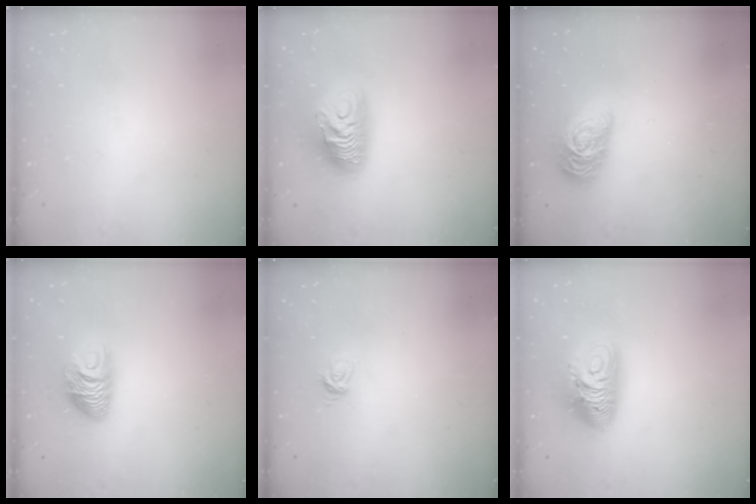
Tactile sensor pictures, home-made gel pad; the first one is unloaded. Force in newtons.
{"total": 12.4, "press": 12.3, "slide": 0.9}
{"total": 13.1, "press": 13.1, "slide": 0.5}
{"total": 9.0, "press": 9.0, "slide": 0.3}
{"total": 4.5, "press": 4.5, "slide": 0.2}
{"total": 11.3, "press": 11.3, "slide": 0.8}